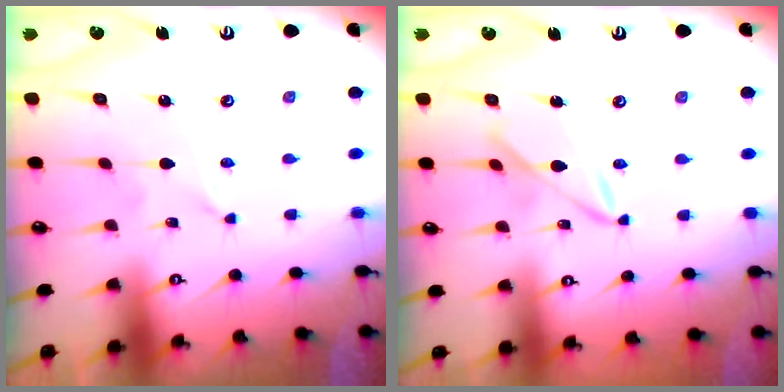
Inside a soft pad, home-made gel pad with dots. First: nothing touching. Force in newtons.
{"total": 7.9, "press": 7.9, "slide": 0.4}